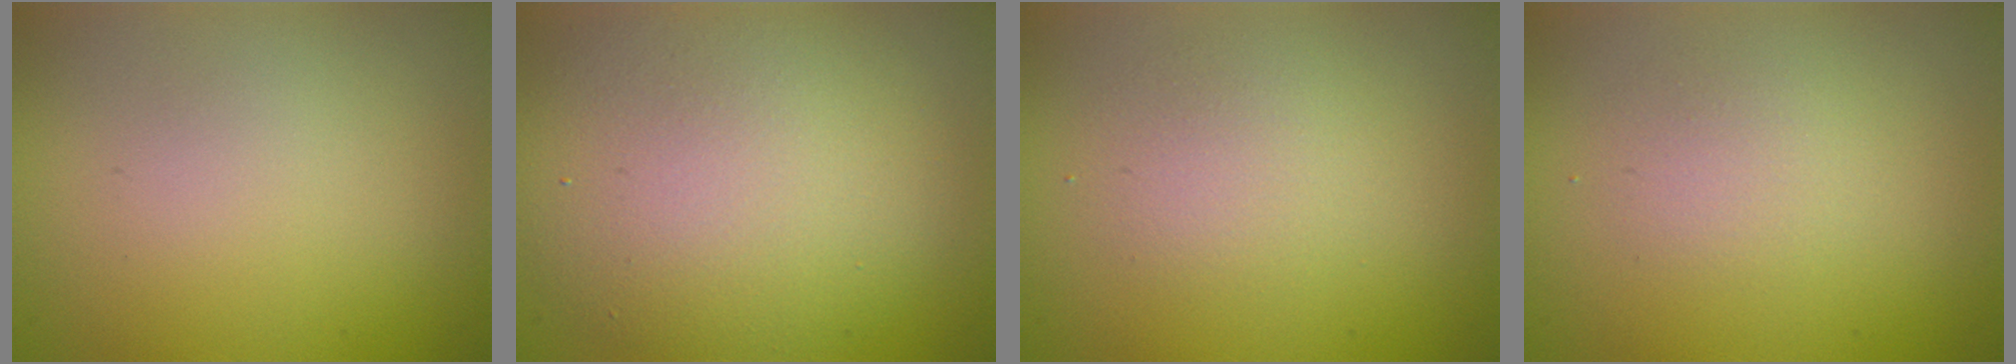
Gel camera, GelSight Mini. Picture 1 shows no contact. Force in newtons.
{"total": 7.5, "press": 7.5, "slide": 0.8}
{"total": 2.0, "press": 2.0, "slide": 0.1}
{"total": 1.4, "press": 1.3, "slide": 0.1}